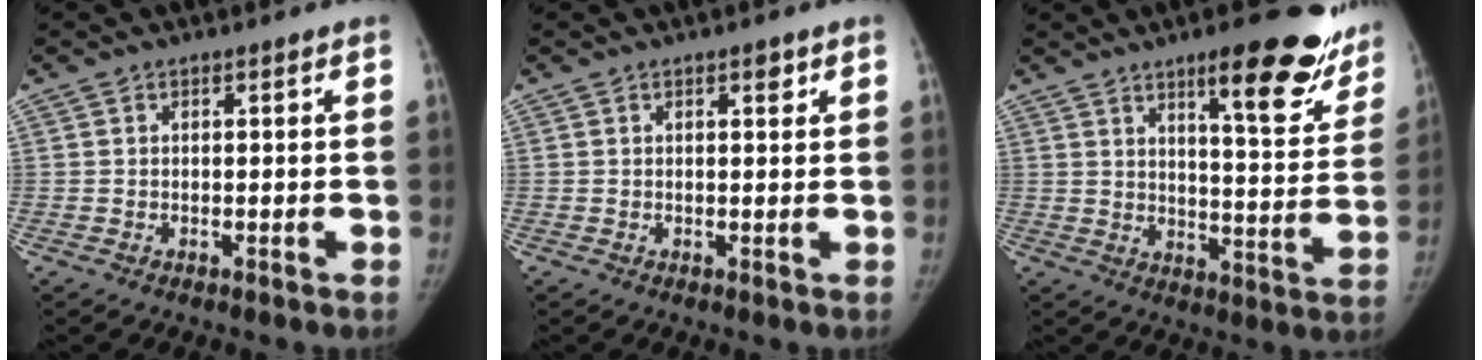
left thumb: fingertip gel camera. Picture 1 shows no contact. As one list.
[{"total": 1.4, "force": [0.8, 0.6, 1.0], "torque": [-0.007, -0.002, 0.010]}, {"total": 18.2, "force": [11.6, 4.8, 13.2], "torque": [-0.122, -0.068, 0.156]}]